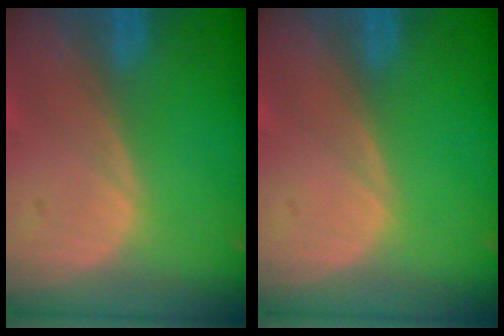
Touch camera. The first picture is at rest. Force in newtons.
{"total": 0.0}